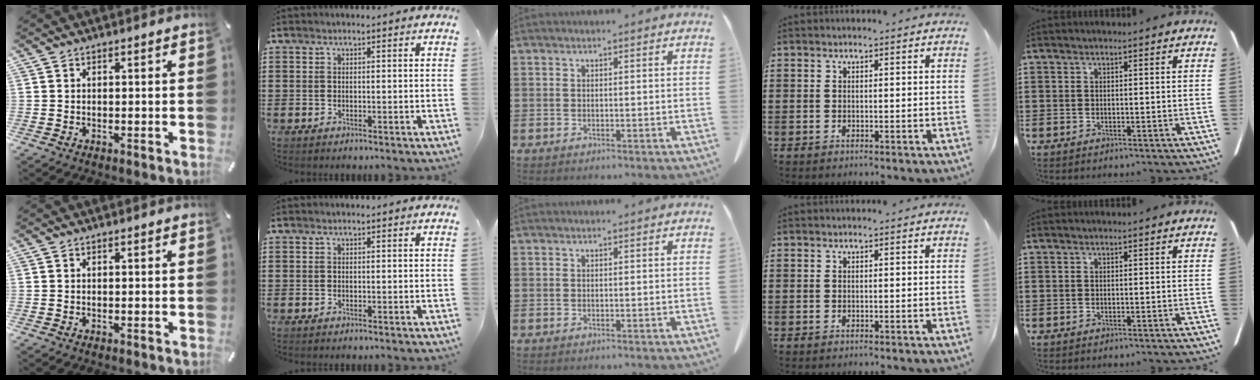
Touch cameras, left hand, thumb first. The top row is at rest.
{}